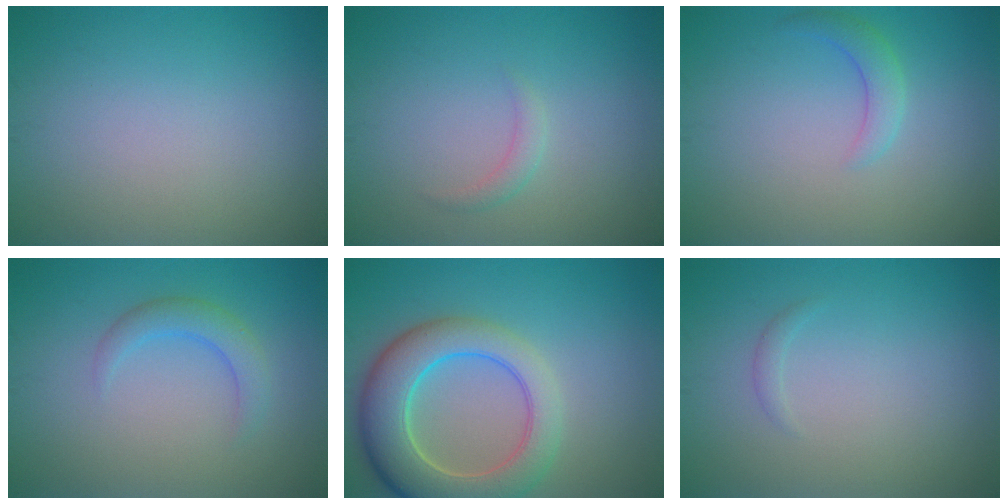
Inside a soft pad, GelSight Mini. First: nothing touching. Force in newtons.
{"total": 1.1, "press": 1.1, "slide": 0.1}
{"total": 2.0, "press": 2.0, "slide": 0.1}
{"total": 2.4, "press": 2.4, "slide": 0.1}
{"total": 8.1, "press": 8.1, "slide": 0.7}
{"total": 0.6, "press": 0.6, "slide": 0.1}